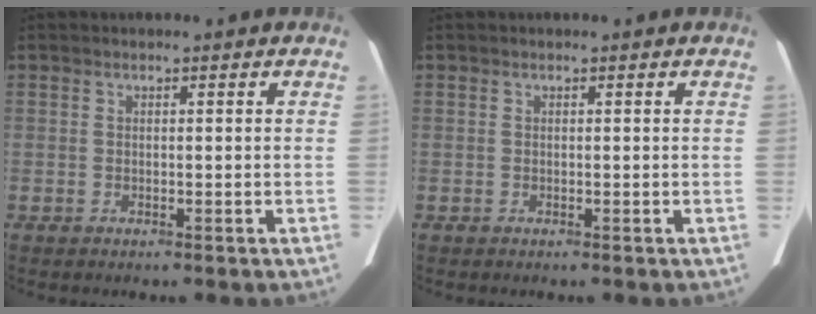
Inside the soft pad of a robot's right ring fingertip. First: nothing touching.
{"total": 0.0}